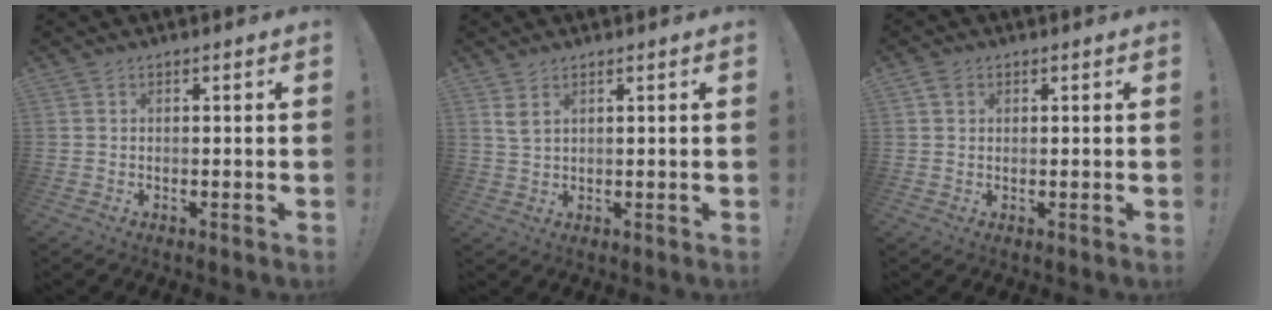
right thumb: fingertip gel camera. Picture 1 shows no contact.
{"total": 2.8, "force": [1.7, 1.1, 1.8], "torque": [-0.032, -0.006, 0.031]}
{"total": 1.9, "force": [1.1, 1.4, 0.6], "torque": [0.003, -0.004, 0.018]}